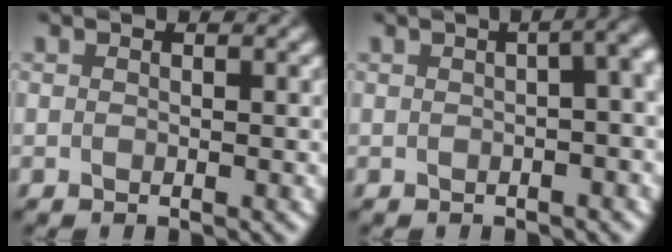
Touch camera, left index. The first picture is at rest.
{"total": 10.2, "force": [2.1, 5.2, 8.5], "torque": [-0.026, 0.053, -0.008]}